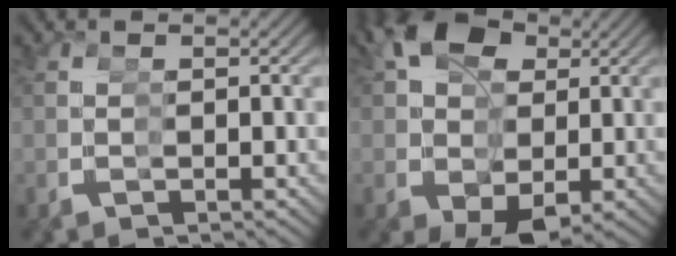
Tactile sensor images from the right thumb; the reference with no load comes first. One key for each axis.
{"total": 11.3, "fx": 1.0, "fy": 8.6, "fz": 7.3, "tx": -0.126, "ty": -0.038, "tz": 0.030}